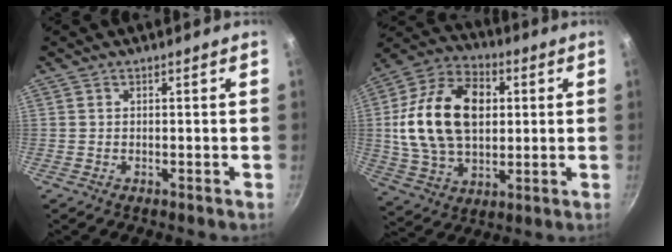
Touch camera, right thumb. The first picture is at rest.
{"total": 21.6, "force": [2.7, 14.5, 15.8], "torque": [-0.266, 0.010, 0.044]}